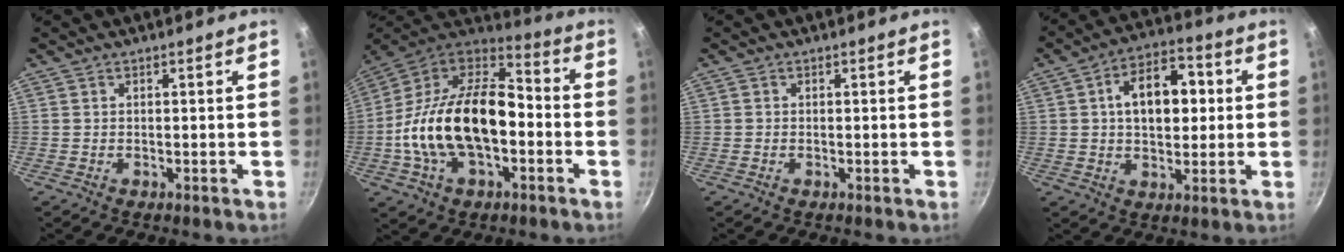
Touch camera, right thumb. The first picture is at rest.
{"total": 24.7, "force": [-3.9, 14.5, 19.6], "torque": [-0.345, 0.052, -0.080]}
{"total": 0.0}
{"total": 13.1, "force": [1.9, 8.2, 10.0], "torque": [-0.117, 0.017, 0.020]}